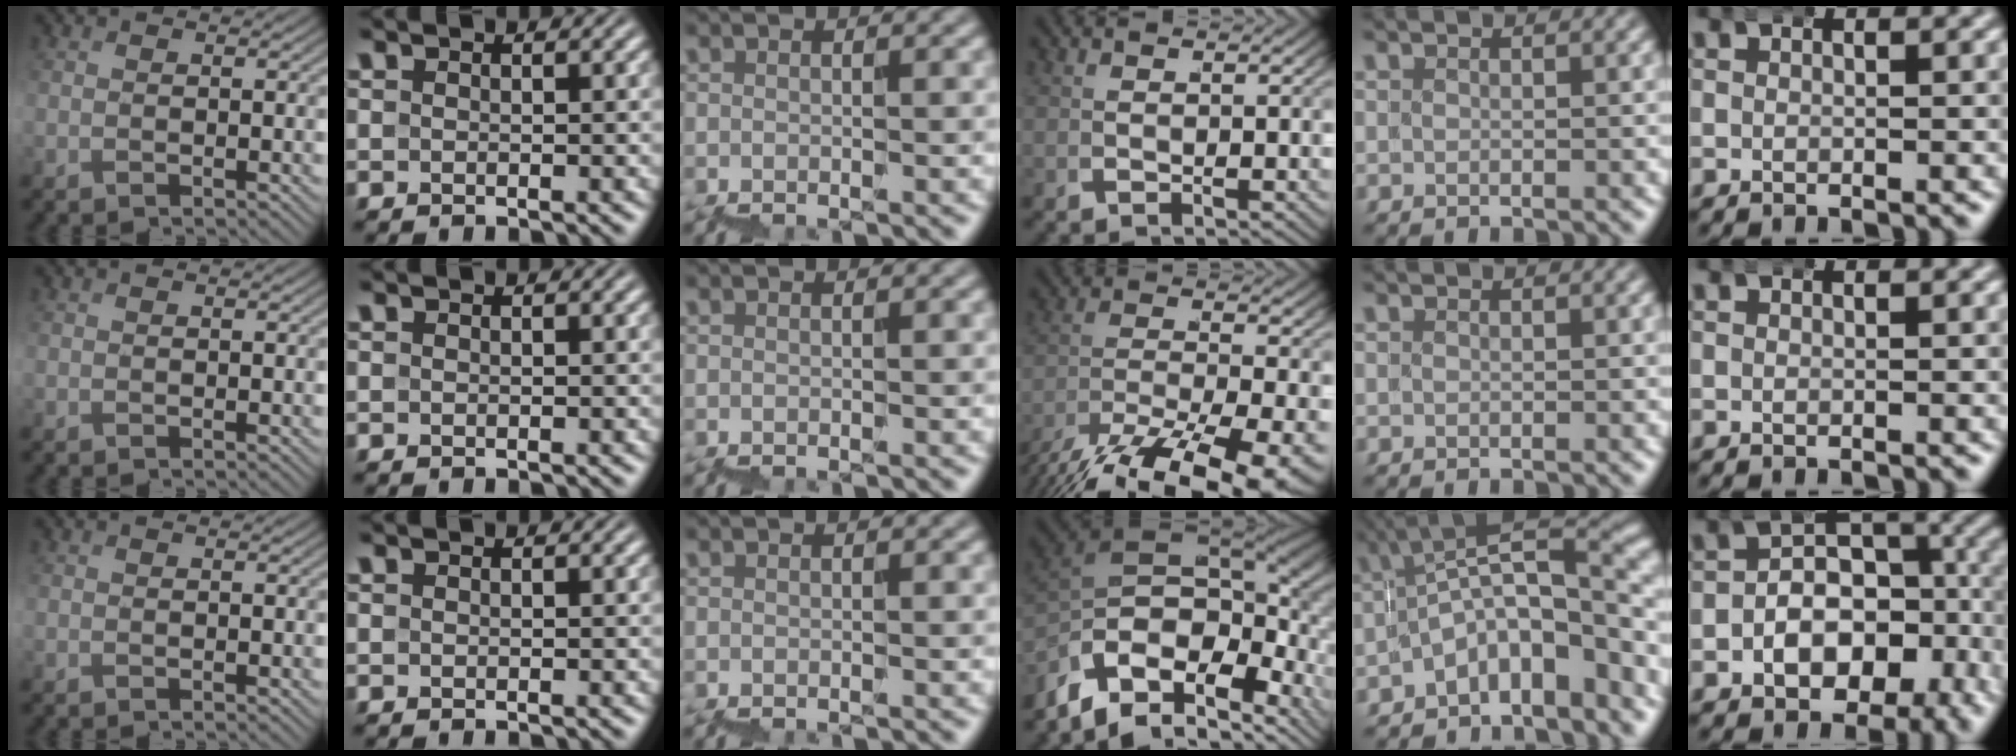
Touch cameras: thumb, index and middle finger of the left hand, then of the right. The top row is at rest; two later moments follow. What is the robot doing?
{"motion": "wrap", "object": "bubble wrap"}